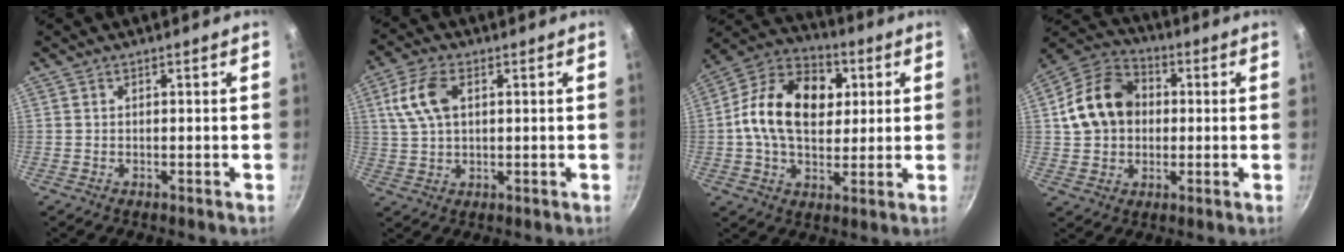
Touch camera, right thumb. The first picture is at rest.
{"total": 8.5, "force": [2.4, 4.9, 6.5], "torque": [-0.128, 0.008, 0.045]}
{"total": 18.5, "force": [3.0, 12.6, 13.2], "torque": [-0.191, 0.017, 0.032]}
{"total": 14.0, "force": [1.4, 11.0, 8.5], "torque": [-0.126, 0.023, 0.011]}